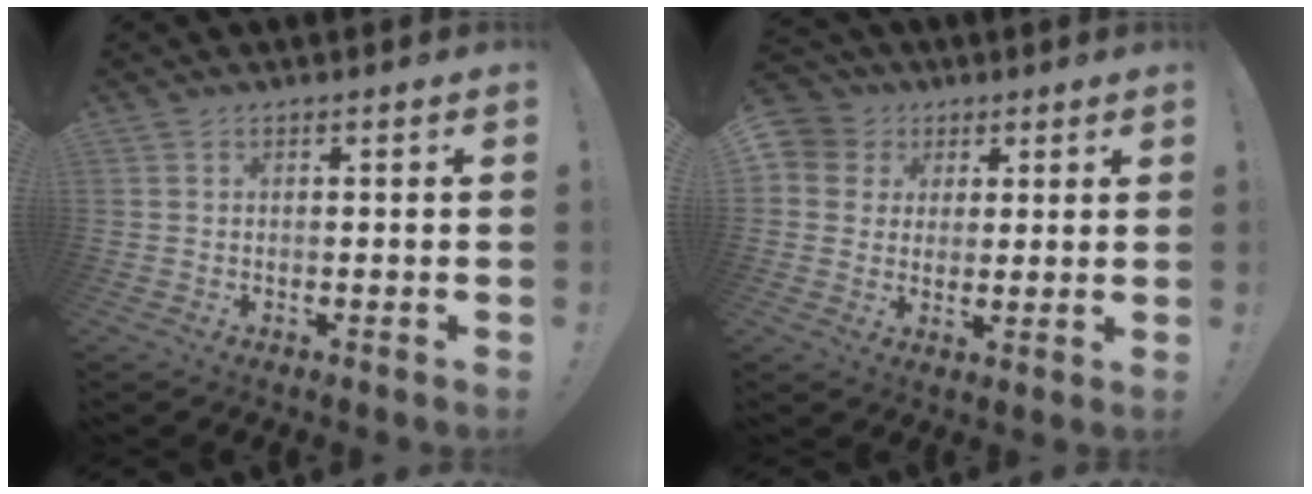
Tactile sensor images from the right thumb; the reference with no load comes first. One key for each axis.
{"total": 7.3, "fx": 2.4, "fy": 6.6, "fz": 1.9, "tx": -0.035, "ty": -0.010, "tz": 0.051}